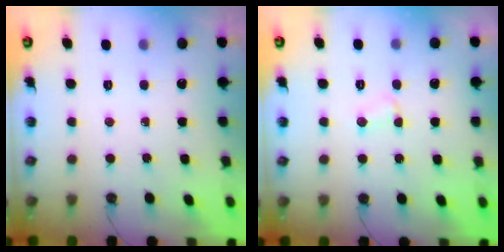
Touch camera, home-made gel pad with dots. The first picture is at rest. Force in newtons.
{"total": 3.3, "press": 3.3, "slide": 0.3}